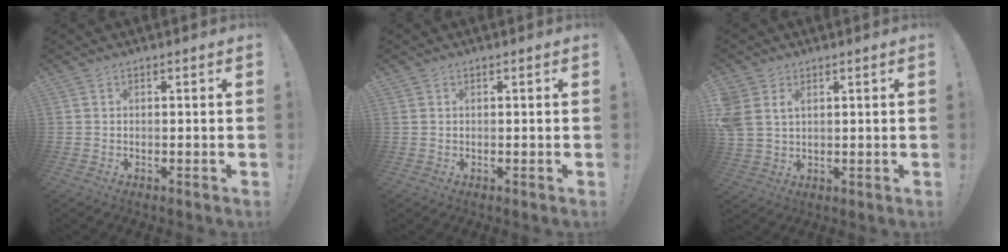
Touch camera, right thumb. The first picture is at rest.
{"total": 0.7, "force": [0.3, 0.5, 0.4], "torque": [-0.016, 0.005, 0.008]}
{"total": 5.8, "force": [2.3, 4.4, 3.0], "torque": [-0.069, -0.008, 0.044]}